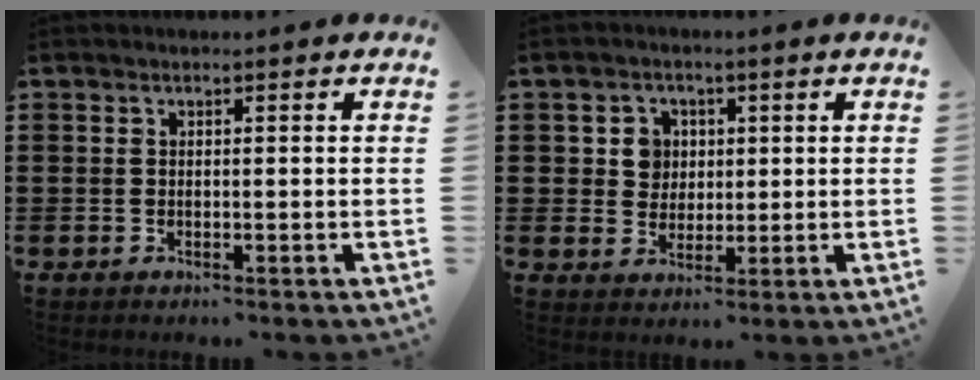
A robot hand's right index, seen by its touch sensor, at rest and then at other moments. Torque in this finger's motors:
{"motor_torque": [0.37, 0.37, 0.09, 0.03]}